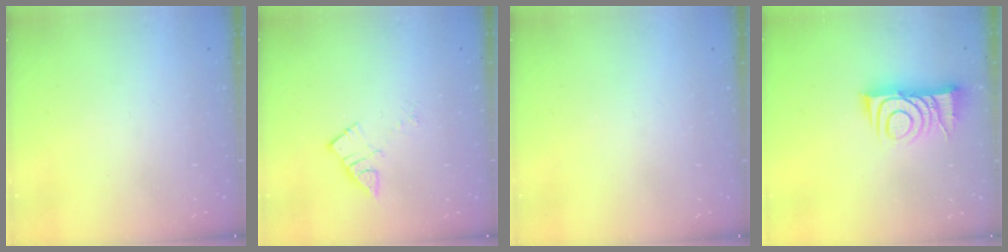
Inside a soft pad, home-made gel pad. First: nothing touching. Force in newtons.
{"total": 5.2, "press": 5.2, "slide": 0.3}
{"total": 0.0}
{"total": 9.7, "press": 9.6, "slide": 1.0}